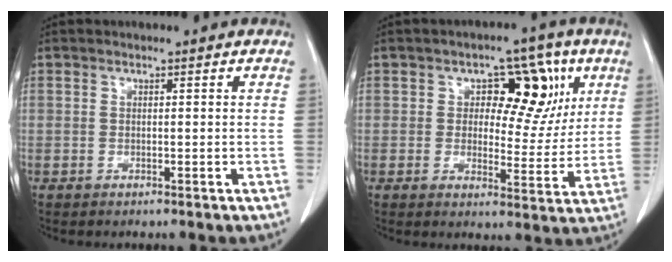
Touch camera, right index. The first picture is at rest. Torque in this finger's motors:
{"motor_torque": [0.48, 0.46, 0.18, 0.04]}